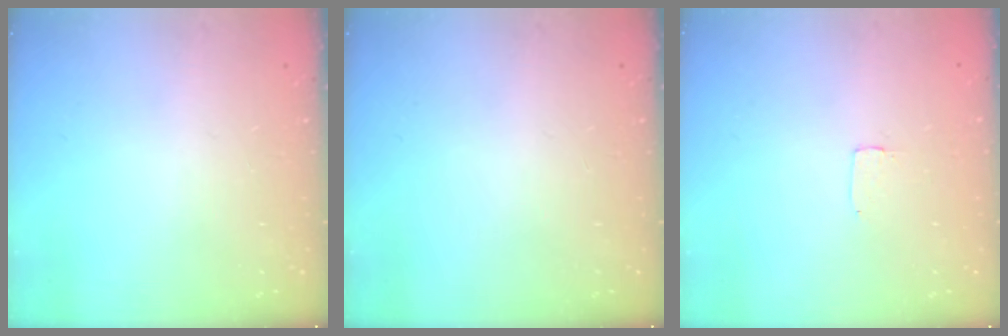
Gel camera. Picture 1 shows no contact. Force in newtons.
{"total": 0.0}
{"total": 1.7, "press": 1.7, "slide": 0.1}